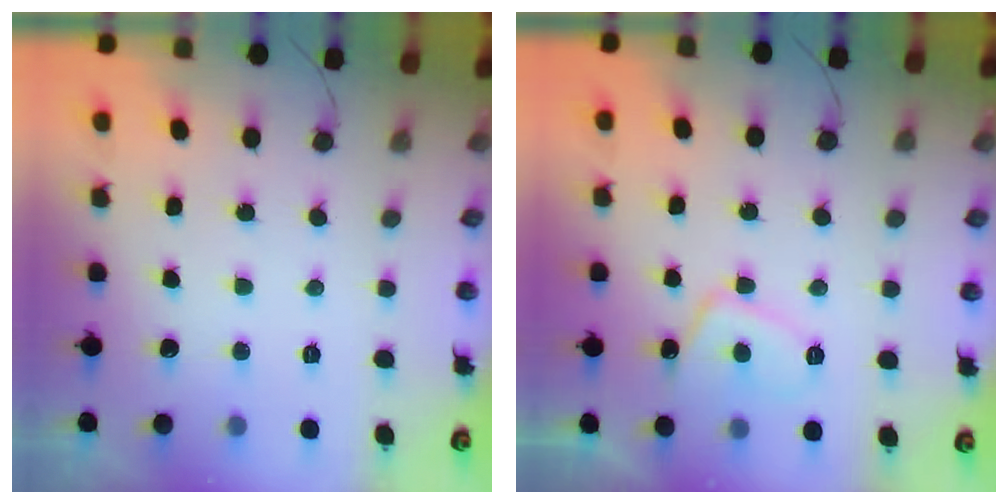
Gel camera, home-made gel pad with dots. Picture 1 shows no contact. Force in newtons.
{"total": 6.8, "press": 6.7, "slide": 1.4}